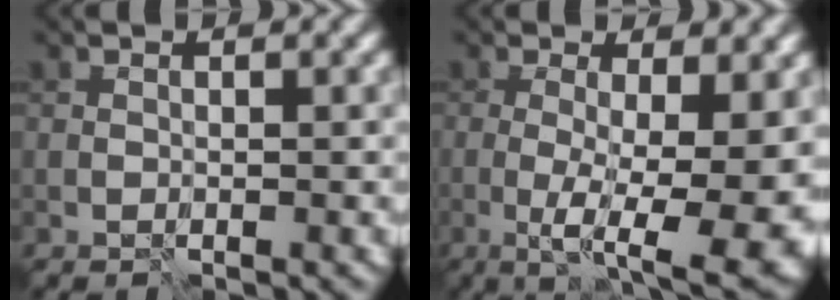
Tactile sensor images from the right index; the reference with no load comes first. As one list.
[{"total": 10.5, "force": [-1.5, 2.8, 10.0], "torque": [-0.123, -0.006, -0.018]}]